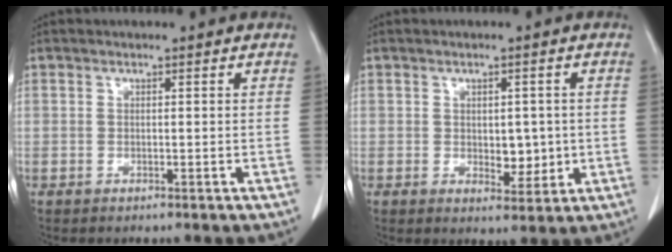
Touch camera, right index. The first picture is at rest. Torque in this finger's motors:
{"motor_torque": [-0.05, 0.16, 0.08, 0.00]}